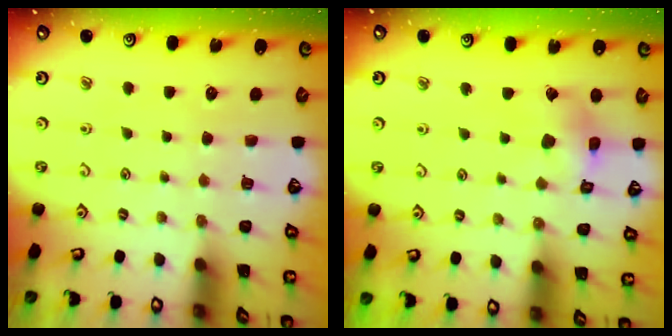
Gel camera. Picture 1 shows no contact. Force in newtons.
{"total": 8.0, "press": 8.0, "slide": 0.8}